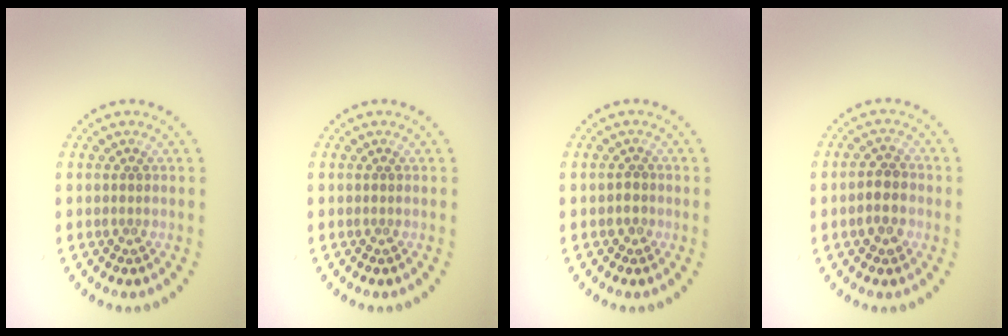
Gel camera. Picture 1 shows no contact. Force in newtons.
{"total": 0.0}
{"total": 0.6, "press": 0.5, "slide": 0.3}
{"total": 2.6, "press": 2.5, "slide": 0.3}